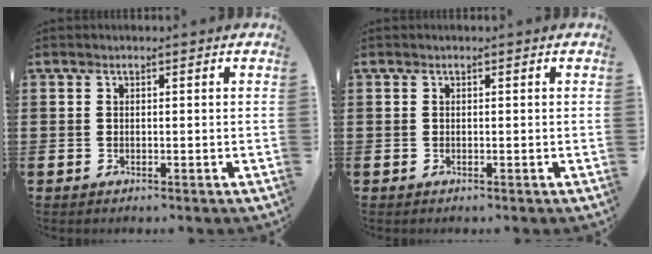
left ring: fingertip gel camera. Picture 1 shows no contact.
{"total": 0.0}